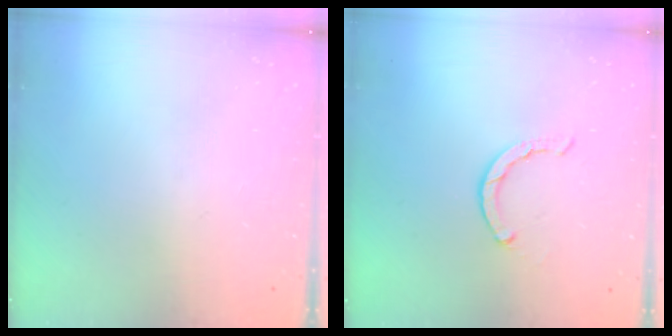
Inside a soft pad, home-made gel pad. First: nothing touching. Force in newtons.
{"total": 2.1, "press": 2.1, "slide": 0.2}